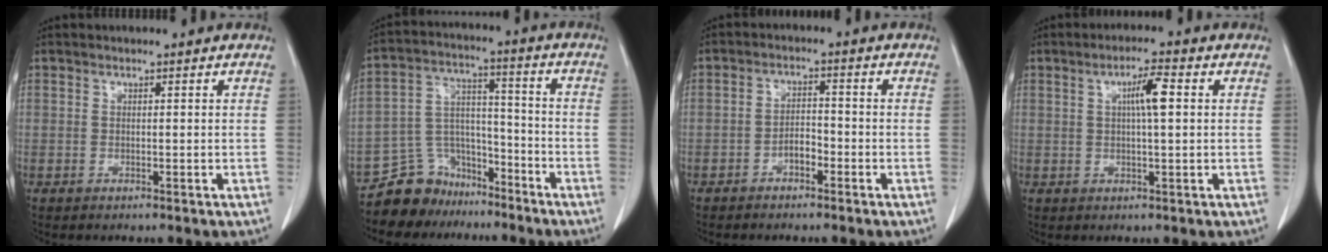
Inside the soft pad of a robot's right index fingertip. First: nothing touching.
{"total": 9.8, "force": [-7.9, 5.6, 0.8], "torque": [-0.018, 0.050, -0.139]}
{"total": 2.9, "force": [-1.7, 1.3, 1.9], "torque": [-0.029, 0.011, -0.033]}
{"total": 4.7, "force": [1.1, 0.4, 4.6], "torque": [-0.079, 0.006, 0.016]}